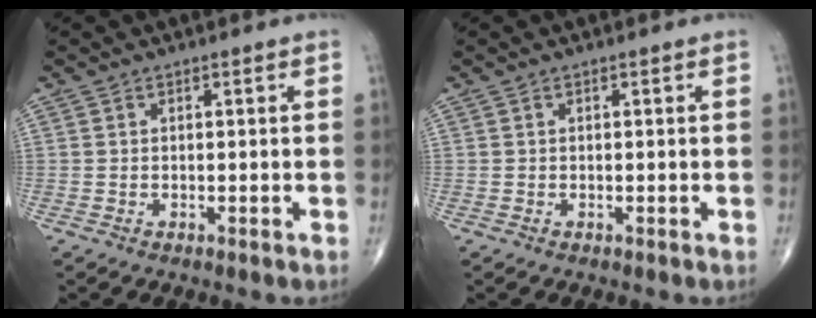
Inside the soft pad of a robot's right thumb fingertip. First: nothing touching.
{"total": 0.0}